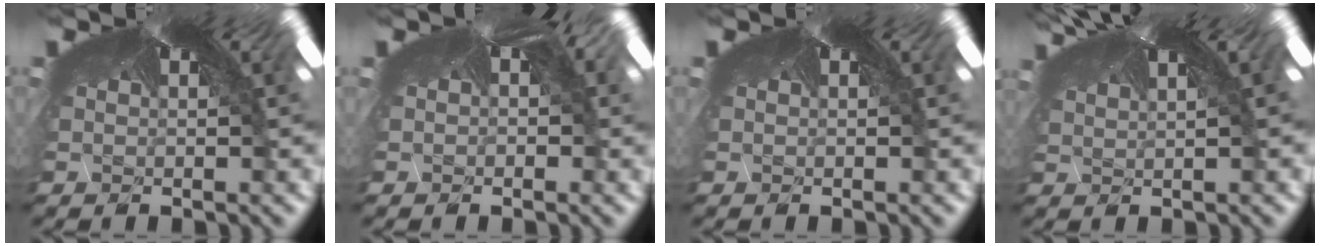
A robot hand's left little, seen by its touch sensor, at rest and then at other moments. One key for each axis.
{"total": 1.8, "fx": 0.0, "fy": 1.5, "fz": 0.9, "tx": -0.030, "ty": 0.010, "tz": -0.004}
{"total": 0.0}
{"total": 1.9, "fx": 1.0, "fy": 0.6, "fz": 1.5, "tx": -0.042, "ty": 0.008, "tz": 0.024}